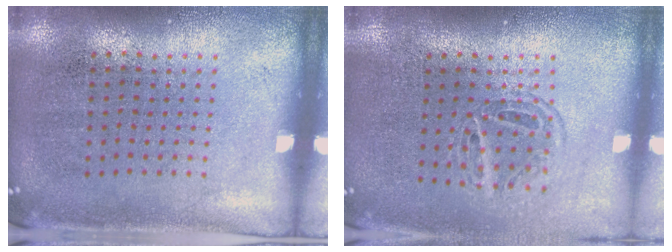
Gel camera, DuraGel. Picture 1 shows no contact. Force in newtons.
{"total": 1.6, "press": 1.2, "slide": 1.0}